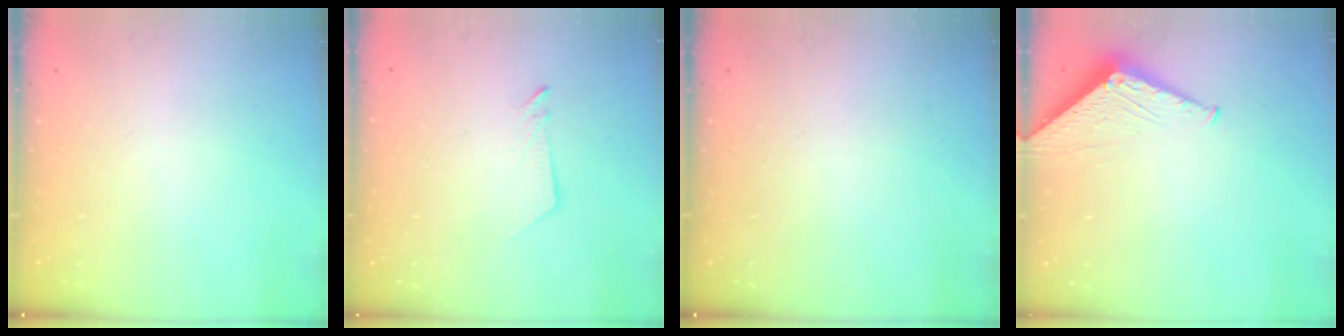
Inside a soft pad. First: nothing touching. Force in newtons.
{"total": 2.5, "press": 2.5, "slide": 0.2}
{"total": 0.0}
{"total": 3.5, "press": 3.4, "slide": 0.3}